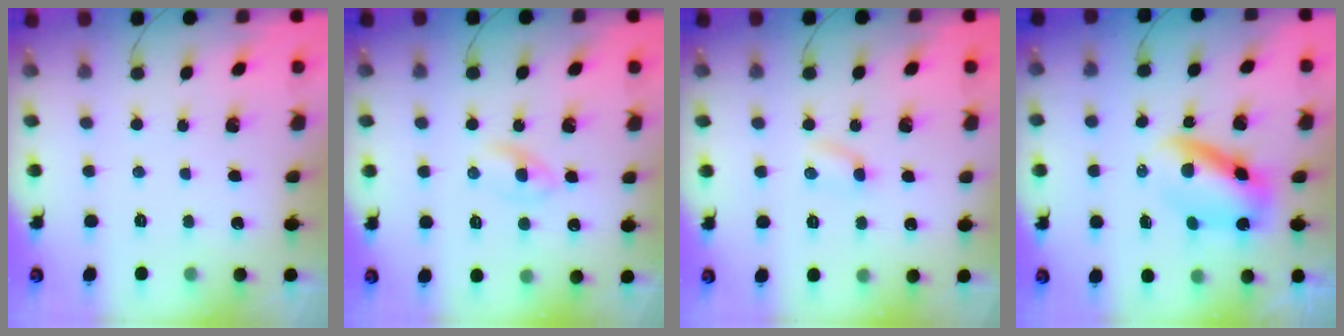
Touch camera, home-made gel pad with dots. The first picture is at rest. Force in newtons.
{"total": 1.9, "press": 1.7, "slide": 0.8}
{"total": 2.4, "press": 2.3, "slide": 0.7}
{"total": 6.0, "press": 5.9, "slide": 1.0}